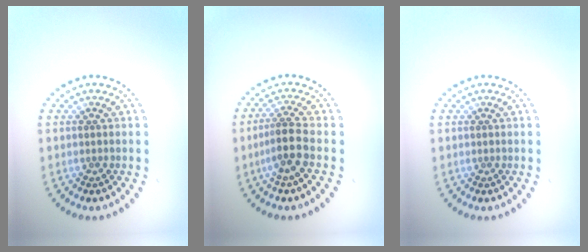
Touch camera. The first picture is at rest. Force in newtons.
{"total": 2.8, "press": 2.3, "slide": 1.6}
{"total": 0.0}